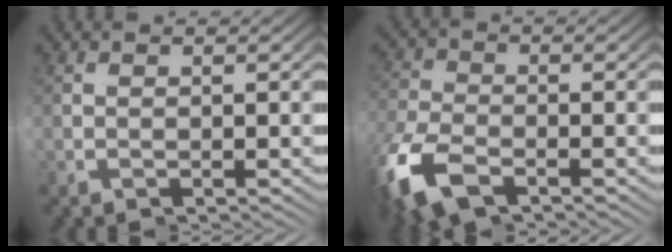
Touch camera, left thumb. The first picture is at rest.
{"total": 4.6, "force": [-3.0, 2.6, 2.3], "torque": [-0.087, -0.009, -0.051]}